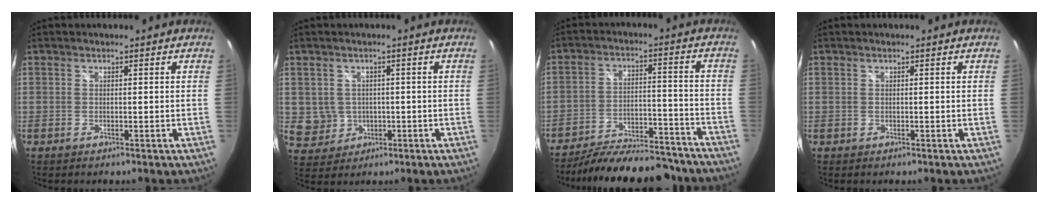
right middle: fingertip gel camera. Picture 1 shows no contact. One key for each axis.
{"total": 5.1, "fx": -0.1, "fy": 5.0, "fz": 1.2, "tx": -0.034, "ty": 0.007, "tz": 0.016}
{"total": 22.0, "fx": -19.6, "fy": 5.6, "fz": 8.4, "tx": -0.155, "ty": -0.004, "tz": -0.260}
{"total": 0.0}